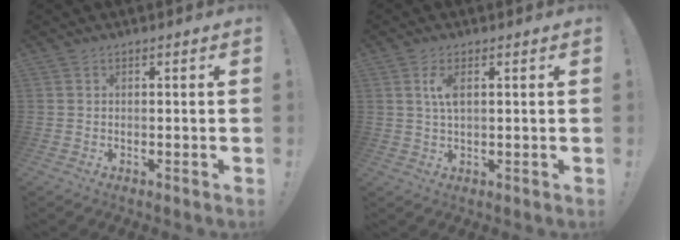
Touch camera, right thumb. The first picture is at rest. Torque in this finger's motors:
{"motor_torque": [0.04, 0.04, 0.20, 0.35, 0.01]}